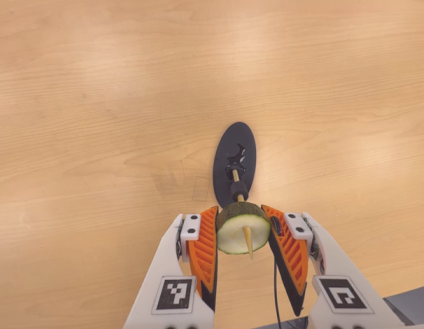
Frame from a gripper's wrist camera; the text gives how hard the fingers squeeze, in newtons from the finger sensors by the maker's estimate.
{"total": 11.3, "left": 11.4, "right": 11.2}